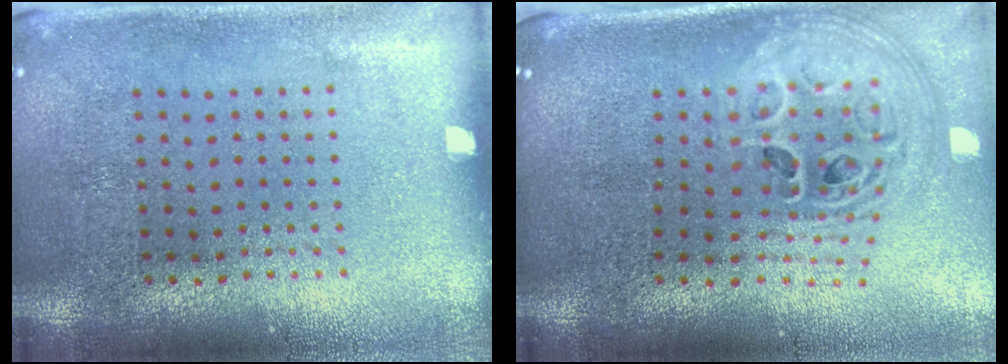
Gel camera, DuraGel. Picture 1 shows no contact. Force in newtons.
{"total": 2.8, "press": 2.0, "slide": 1.9}